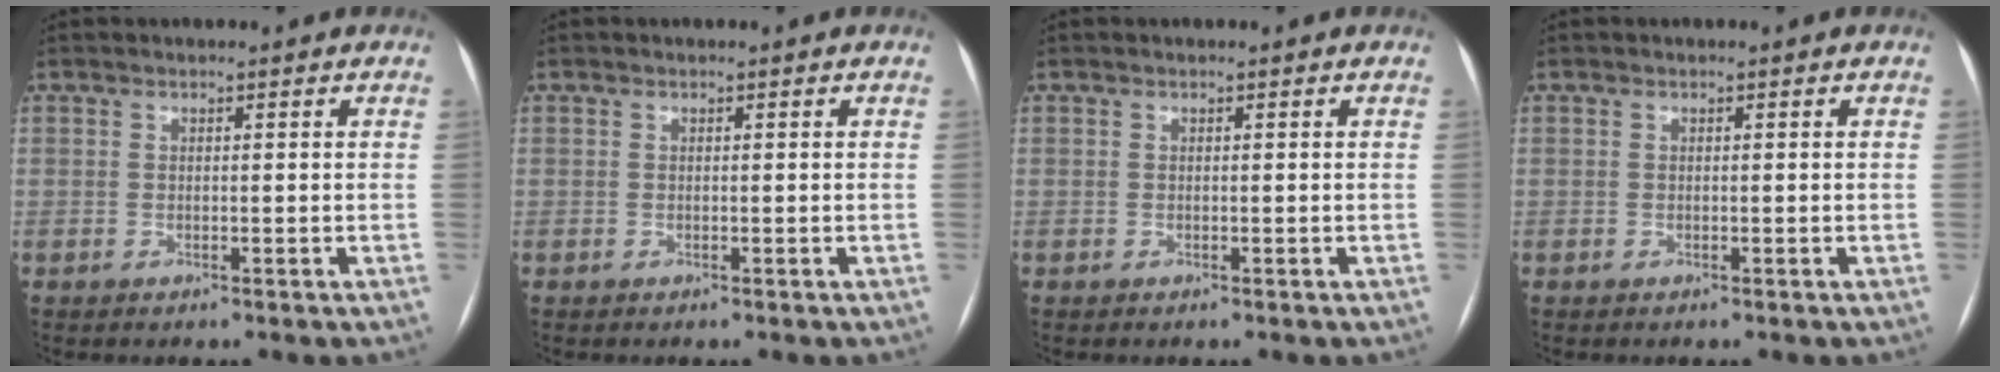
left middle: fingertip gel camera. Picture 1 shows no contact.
{"total": 0.0}
{"total": 0.0}
{"total": 0.0}